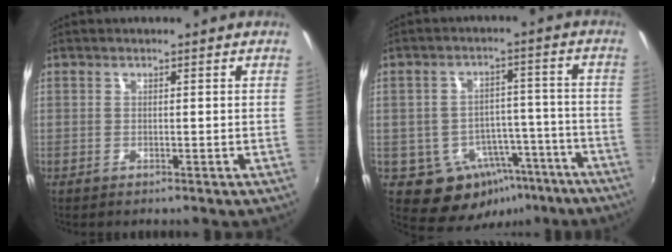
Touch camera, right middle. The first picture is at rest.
{"total": 12.5, "force": [-7.3, 9.0, 4.8], "torque": [-0.082, 0.030, -0.065]}